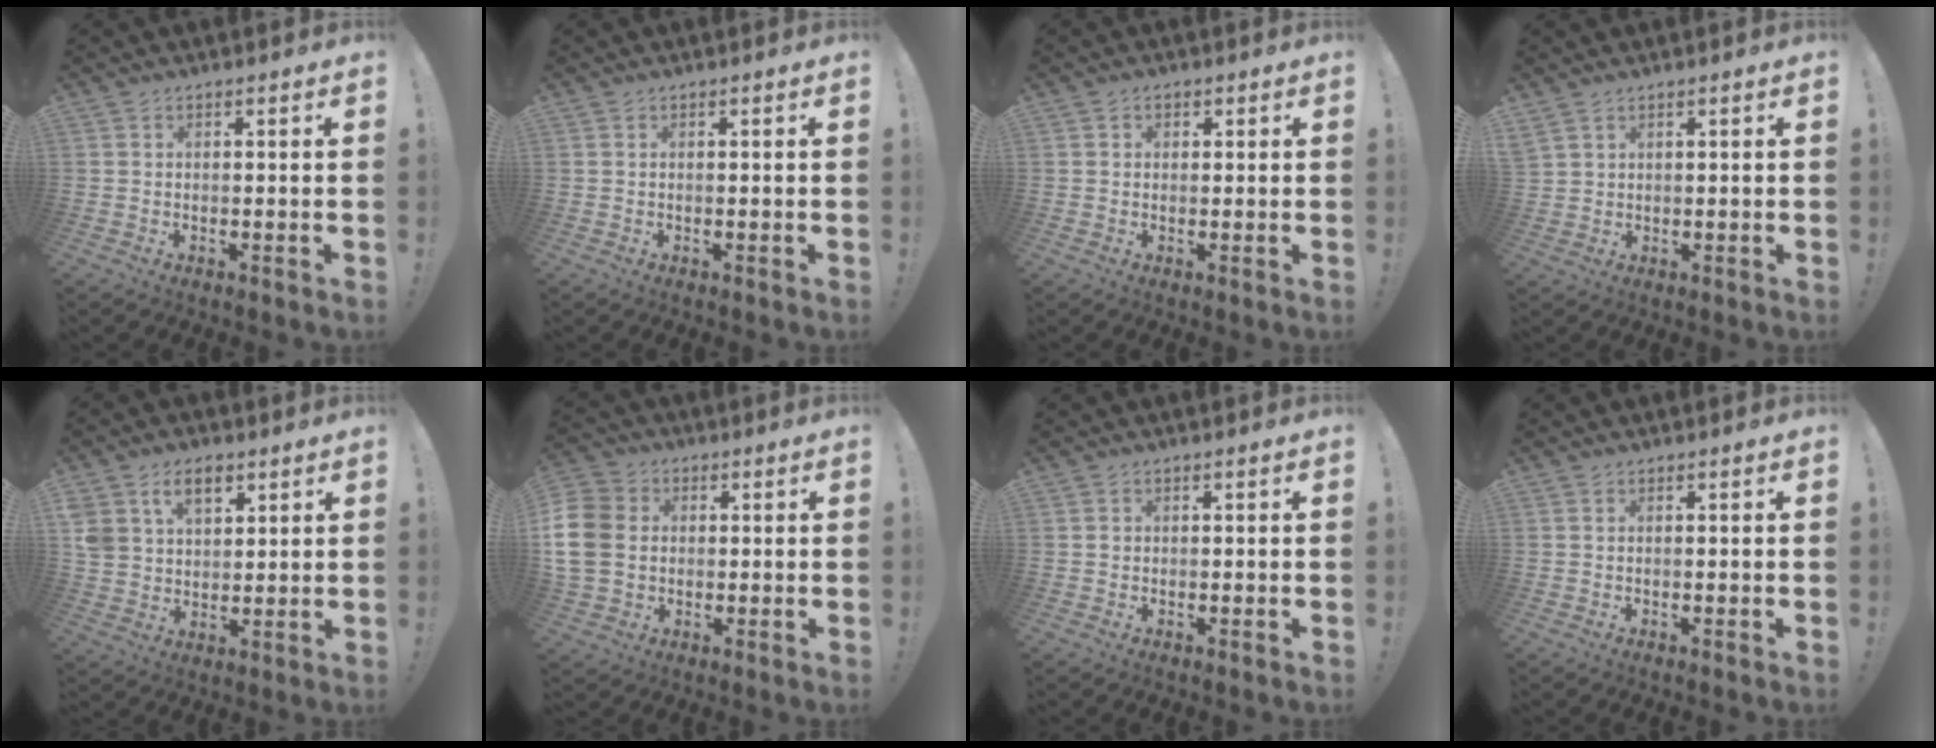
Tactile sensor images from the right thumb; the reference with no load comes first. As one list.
[{"total": 0.0}, {"total": 1.1, "force": [0.1, 1.1, 0.3], "torque": [0.001, 0.001, 0.001]}, {"total": 2.5, "force": [1.9, 1.1, 1.1], "torque": [-0.022, -0.007, 0.037]}, {"total": 9.1, "force": [5.0, 6.4, 4.2], "torque": [-0.080, -0.011, 0.098]}, {"total": 13.4, "force": [0.7, 11.0, 7.7], "torque": [-0.151, 0.009, 0.016]}, {"total": 0.6, "force": [-0.1, 0.5, 0.0], "torque": [0.008, 0.000, -0.004]}, {"total": 0.0}]